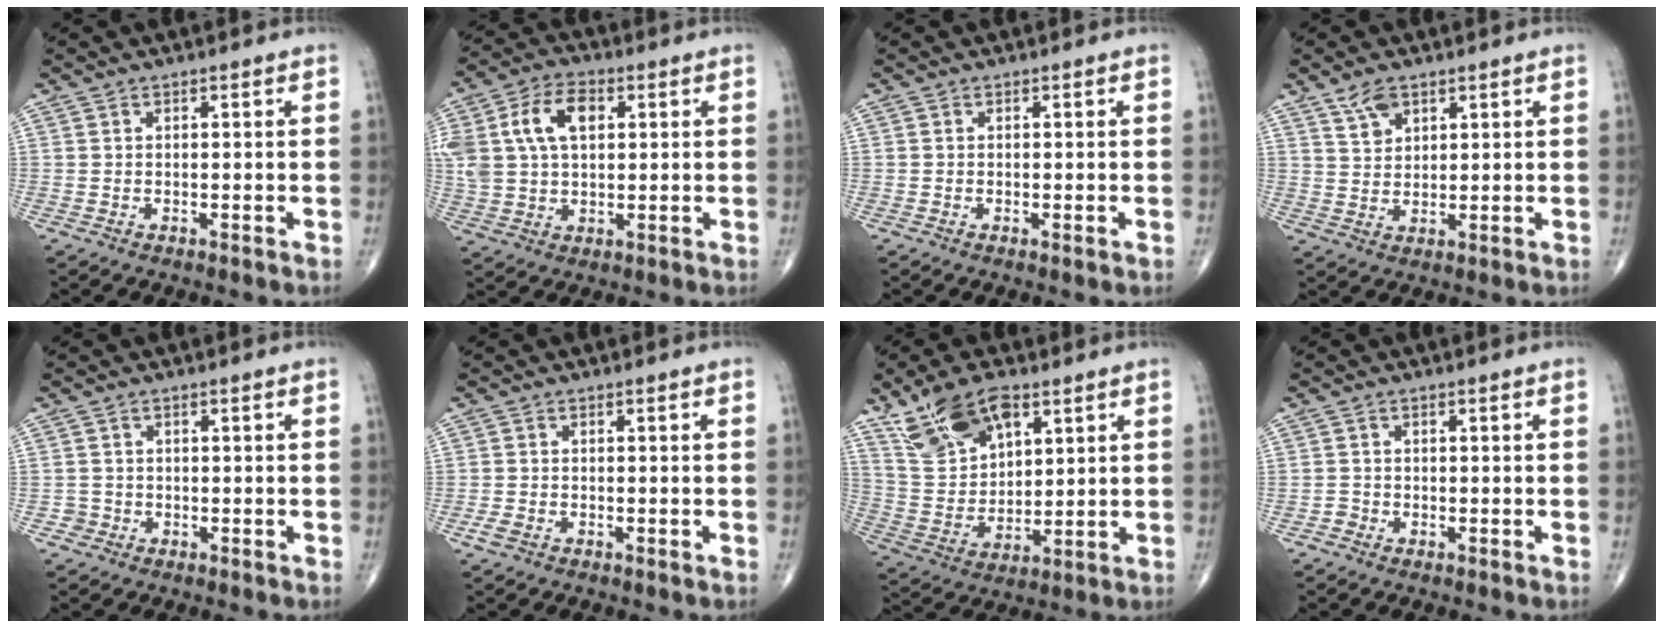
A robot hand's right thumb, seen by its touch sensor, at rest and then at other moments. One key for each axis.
{"total": 13.8, "fx": 3.7, "fy": 8.8, "fz": 10.0, "tx": -0.205, "ty": 0.009, "tz": 0.069}
{"total": 0.8, "fx": -0.2, "fy": 0.2, "fz": 0.7, "tx": -0.015, "ty": -0.003, "tz": -0.003}
{"total": 4.5, "fx": 3.0, "fy": 2.4, "fz": 2.3, "tx": -0.029, "ty": -0.015, "tz": 0.061}
{"total": 1.5, "fx": -0.6, "fy": 1.4, "fz": -0.3, "tx": 0.022, "ty": 0.009, "tz": -0.017}
{"total": 1.9, "fx": -1.0, "fy": 1.1, "fz": 1.2, "tx": -0.031, "ty": 0.001, "tz": -0.021}
{"total": 14.1, "fx": 8.3, "fy": 7.0, "fz": 8.9, "tx": -0.146, "ty": -0.023, "tz": 0.169}
{"total": 1.1, "fx": -0.7, "fy": 0.9, "fz": -0.1, "tx": 0.011, "ty": 0.006, "tz": -0.020}